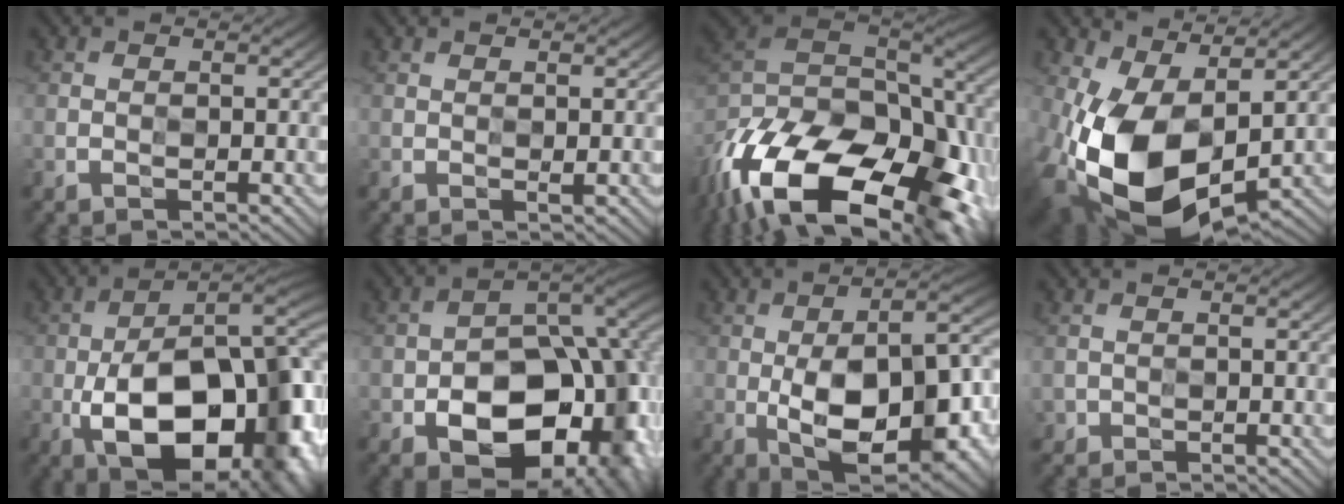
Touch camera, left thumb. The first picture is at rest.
{"total": 0.5, "force": [0.5, -0.1, -0.2], "torque": [-0.003, -0.002, 0.009]}
{"total": 19.2, "force": [-11.8, 10.1, 11.3], "torque": [-0.262, -0.041, -0.159]}
{"total": 15.0, "force": [-1.2, 9.6, 11.5], "torque": [-0.253, -0.038, -0.012]}
{"total": 18.4, "force": [-6.1, 9.2, 14.8], "torque": [-0.203, -0.015, -0.094]}
{"total": 16.9, "force": [-5.8, 11.5, 10.9], "torque": [-0.128, -0.032, -0.073]}
{"total": 14.3, "force": [-3.4, 6.9, 12.0], "torque": [-0.182, -0.006, -0.047]}
{"total": 1.2, "force": [-0.6, 1.0, 0.0], "torque": [-0.003, -0.008, -0.013]}